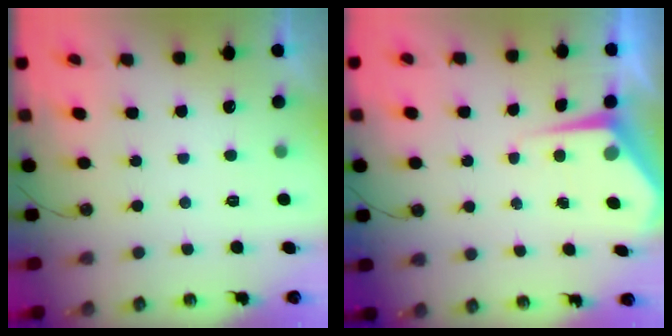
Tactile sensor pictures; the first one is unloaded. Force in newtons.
{"total": 4.9, "press": 4.9, "slide": 0.3}